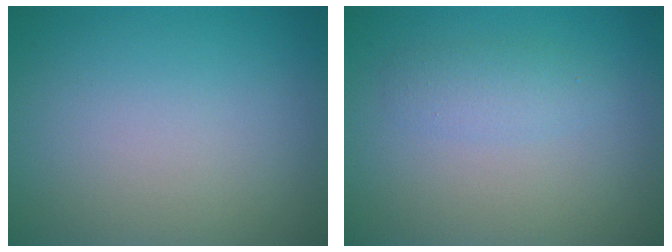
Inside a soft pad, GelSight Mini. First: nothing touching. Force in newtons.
{"total": 1.7, "press": 1.7, "slide": 0.0}